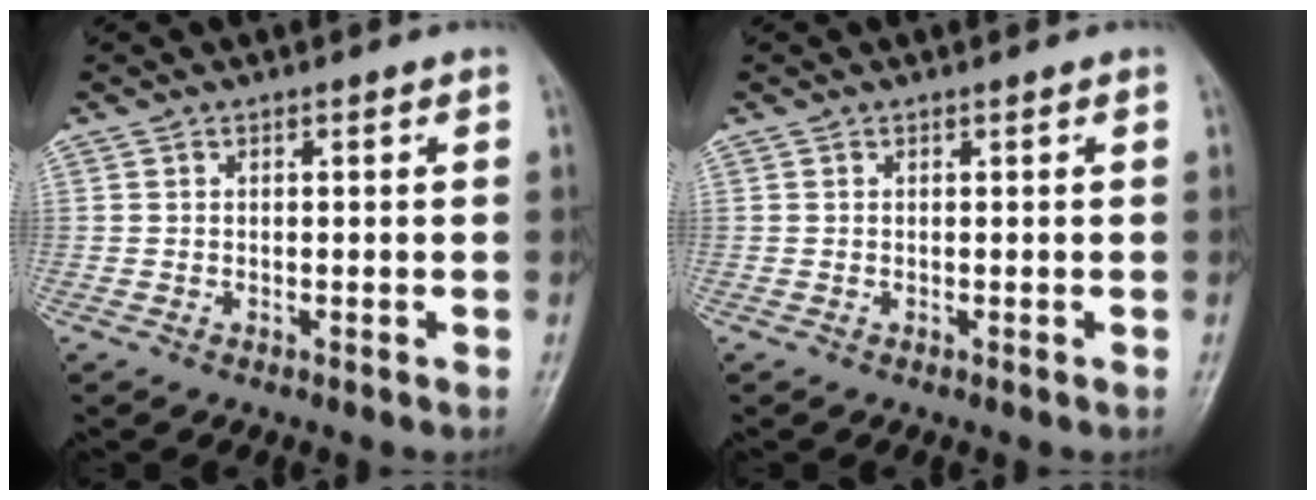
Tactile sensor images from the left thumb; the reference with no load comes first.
{"total": 0.0}